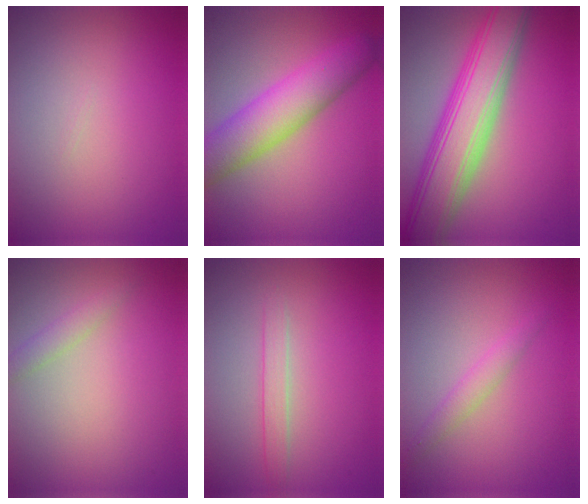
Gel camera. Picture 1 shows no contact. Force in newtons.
{"total": 7.3, "press": 7.3, "slide": 0.3}
{"total": 9.9, "press": 9.9, "slide": 0.4}
{"total": 1.3, "press": 1.3, "slide": 0.1}
{"total": 1.6, "press": 1.6, "slide": 0.0}
{"total": 1.6, "press": 1.6, "slide": 0.1}